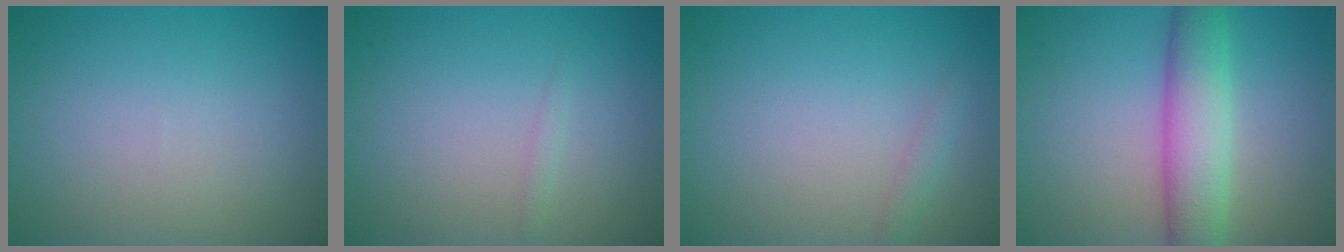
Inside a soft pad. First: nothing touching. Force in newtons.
{"total": 0.6, "press": 0.6, "slide": 0.0}
{"total": 1.0, "press": 1.0, "slide": 0.0}
{"total": 5.8, "press": 5.8, "slide": 0.4}